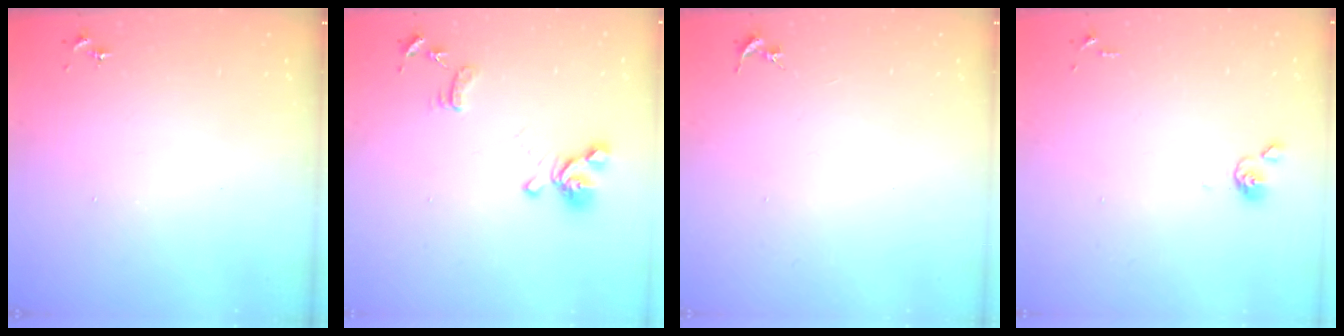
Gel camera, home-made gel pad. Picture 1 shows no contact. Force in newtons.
{"total": 13.1, "press": 13.0, "slide": 1.2}
{"total": 0.0}
{"total": 3.8, "press": 3.7, "slide": 0.8}